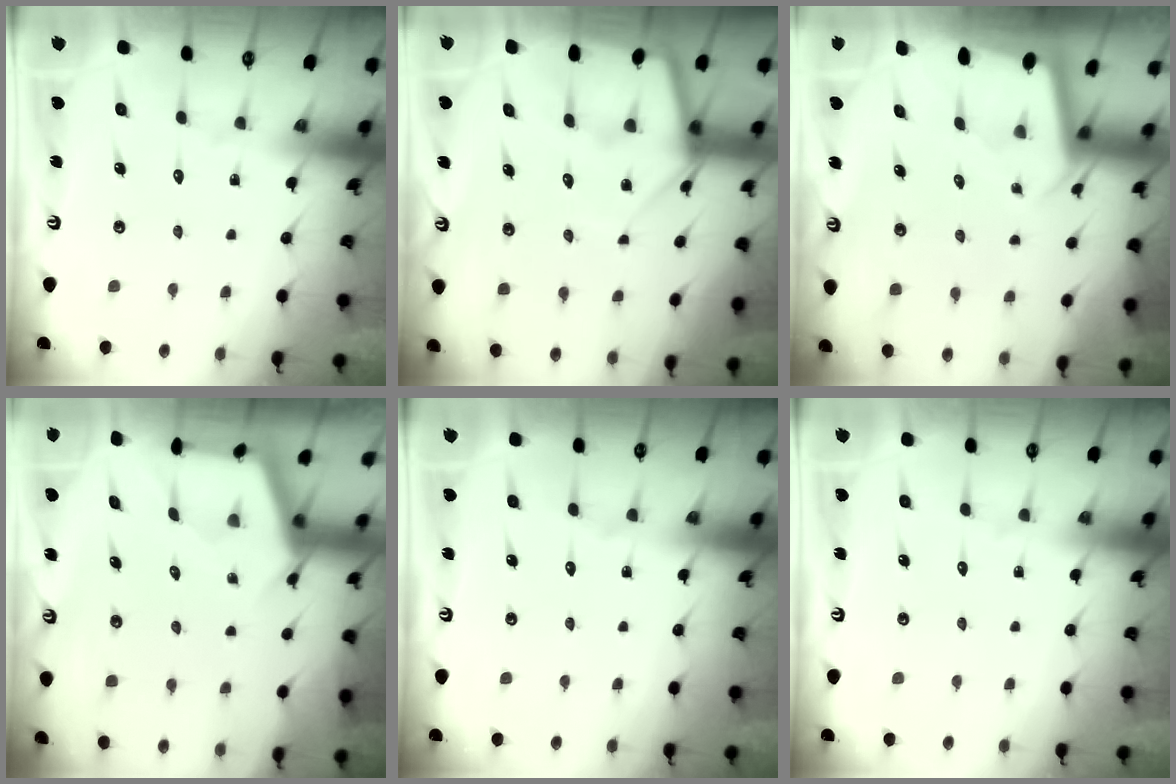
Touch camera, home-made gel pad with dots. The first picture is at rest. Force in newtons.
{"total": 6.5, "press": 6.5, "slide": 0.5}
{"total": 1.8, "press": 1.8, "slide": 0.1}
{"total": 2.7, "press": 2.7, "slide": 0.4}
{"total": 0.0}
{"total": 0.0}